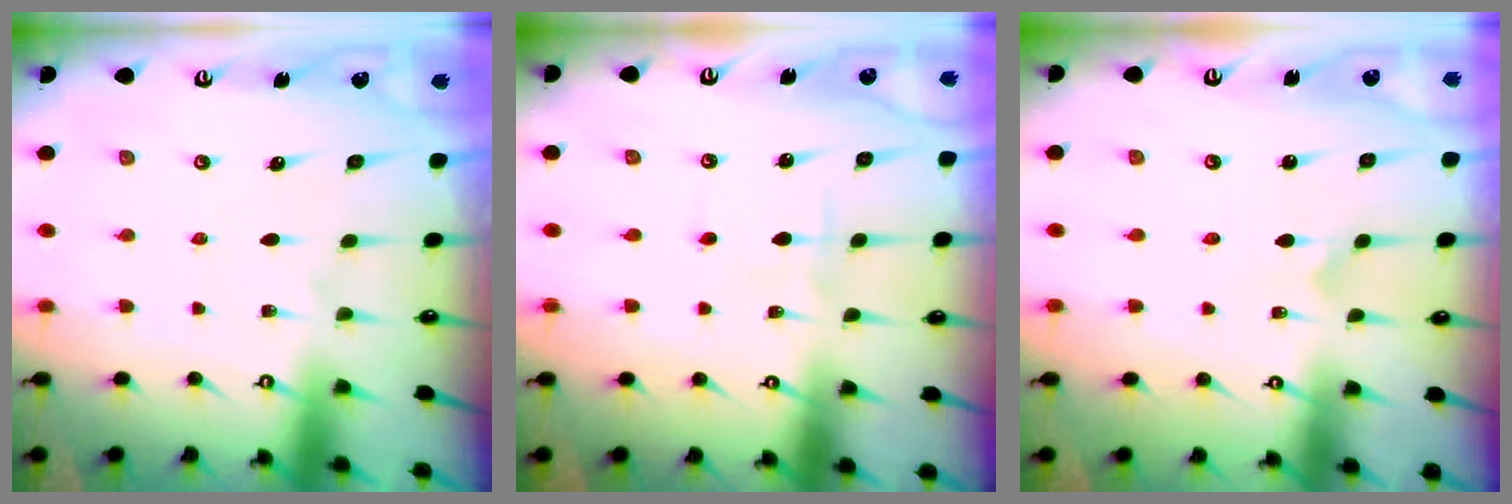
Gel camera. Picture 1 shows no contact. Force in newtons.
{"total": 2.4, "press": 2.4, "slide": 0.3}
{"total": 0.9, "press": 0.9, "slide": 0.1}